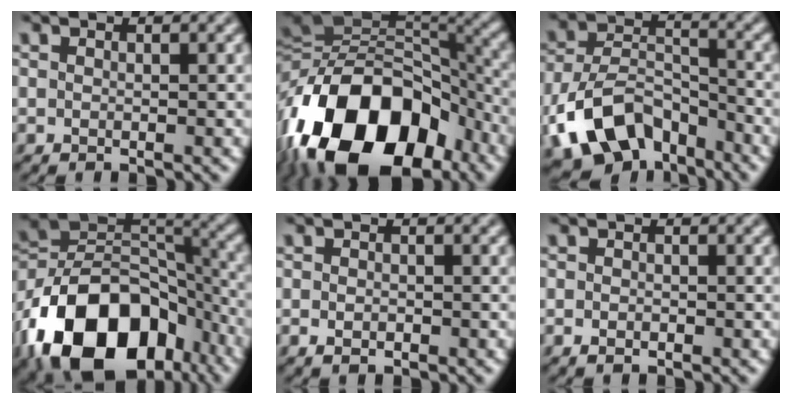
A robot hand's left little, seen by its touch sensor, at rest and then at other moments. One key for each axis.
{"total": 17.2, "fx": -7.8, "fy": 10.3, "fz": 11.3, "tx": -0.202, "ty": 0.017, "tz": -0.141}
{"total": 9.7, "fx": -5.7, "fy": 5.5, "fz": 5.5, "tx": -0.102, "ty": -0.001, "tz": -0.110}
{"total": 16.5, "fx": -8.8, "fy": 10.3, "fz": 9.4, "tx": -0.177, "ty": 0.003, "tz": -0.158}
{"total": 1.1, "fx": -0.6, "fy": 0.7, "fz": 0.7, "tx": -0.011, "ty": -0.002, "tz": -0.013}
{"total": 0.9, "fx": -0.5, "fy": 0.5, "fz": 0.5, "tx": -0.008, "ty": -0.001, "tz": -0.012}